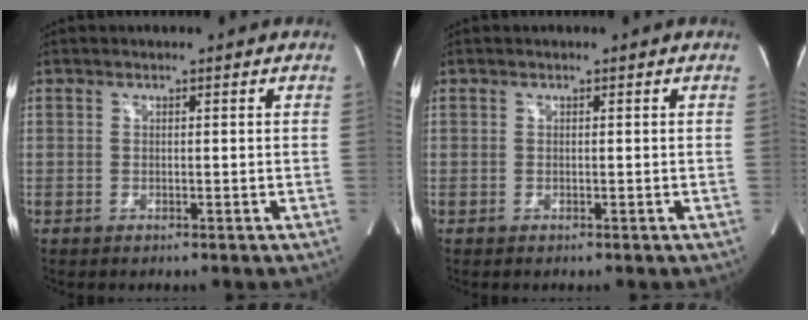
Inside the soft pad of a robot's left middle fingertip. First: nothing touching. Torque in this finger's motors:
{"motor_torque": [0.00, 0.00, 0.00, 0.00]}